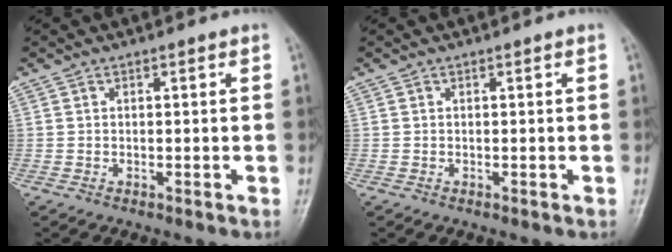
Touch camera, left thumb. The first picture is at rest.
{"total": 0.0}